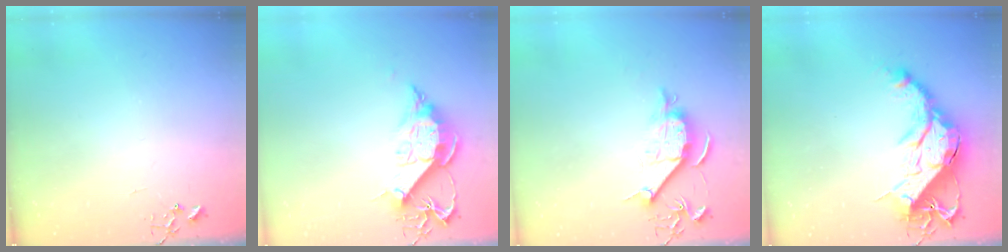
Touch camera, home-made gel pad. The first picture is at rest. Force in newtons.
{"total": 13.0, "press": 13.0, "slide": 1.1}
{"total": 9.3, "press": 9.2, "slide": 1.1}
{"total": 19.8, "press": 19.8, "slide": 1.2}